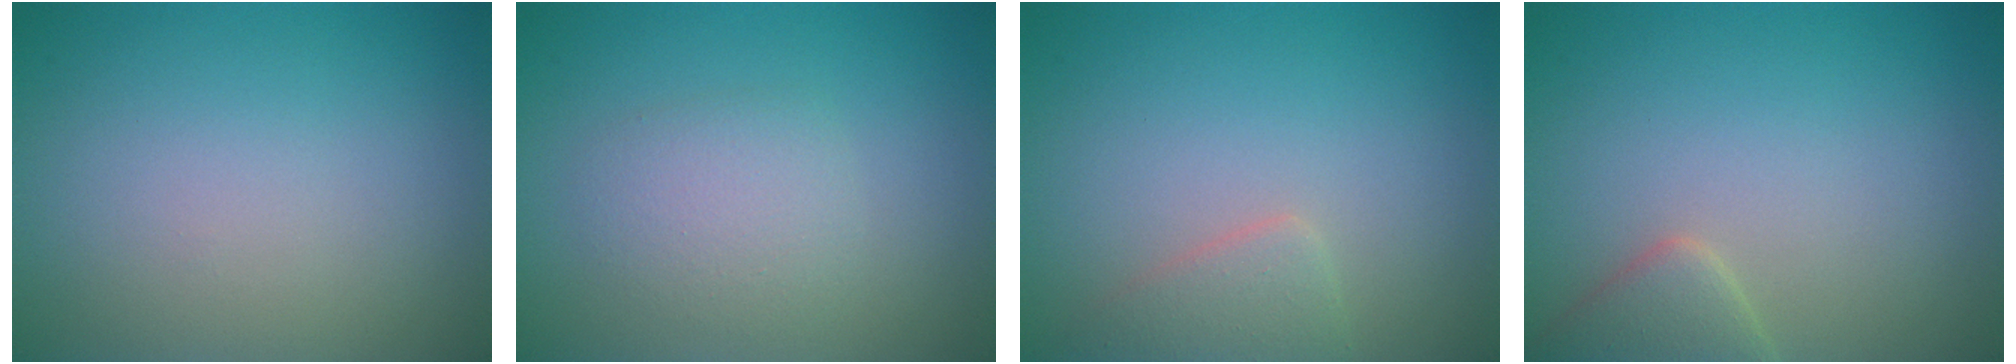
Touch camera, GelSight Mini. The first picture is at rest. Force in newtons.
{"total": 2.4, "press": 2.4, "slide": 0.2}
{"total": 1.9, "press": 1.9, "slide": 0.2}
{"total": 2.7, "press": 2.7, "slide": 0.2}